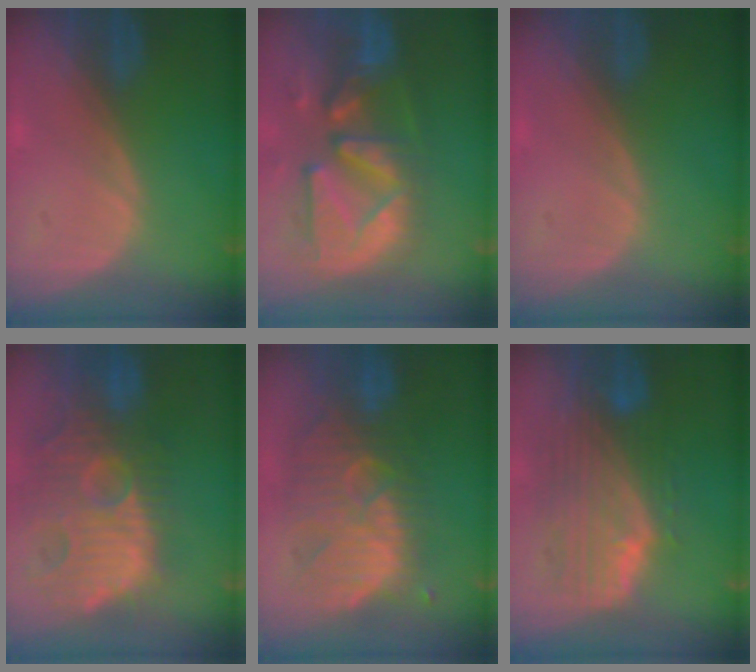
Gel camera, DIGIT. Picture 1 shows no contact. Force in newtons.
{"total": 13.0, "press": 11.3, "slide": 6.5}
{"total": 0.0}
{"total": 14.4, "press": 12.5, "slide": 7.1}
{"total": 11.1, "press": 10.6, "slide": 3.2}
{"total": 10.0, "press": 8.8, "slide": 4.6}